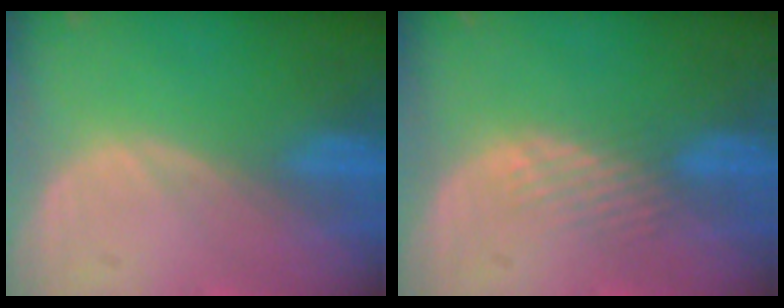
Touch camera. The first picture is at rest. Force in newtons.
{"total": 2.2, "press": 2.2, "slide": 0.2}